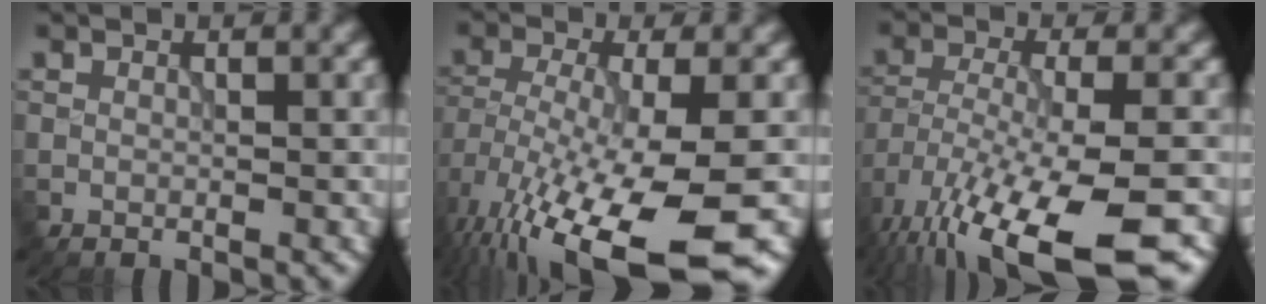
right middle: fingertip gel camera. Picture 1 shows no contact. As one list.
[{"total": 14.1, "force": [-7.6, 4.1, 11.1], "torque": [-0.237, -0.040, -0.112]}, {"total": 14.6, "force": [-9.5, 4.4, 10.2], "torque": [-0.216, -0.052, -0.134]}]